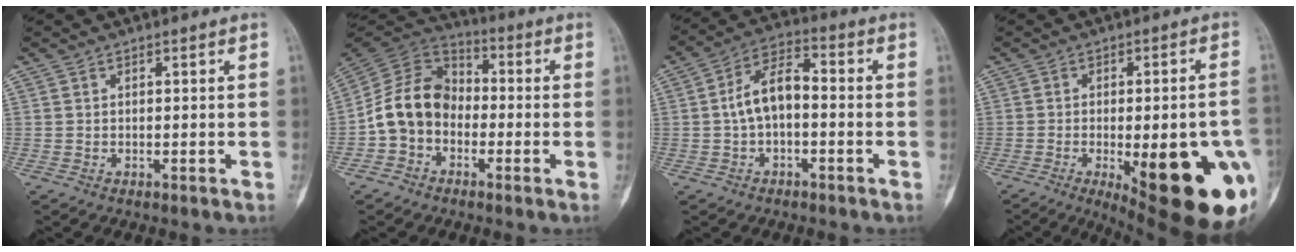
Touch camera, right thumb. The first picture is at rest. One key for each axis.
{"total": 12.4, "fx": -2.7, "fy": 9.9, "fz": 7.0, "tx": -0.112, "ty": 0.046, "tz": -0.064}
{"total": 8.7, "fx": -0.8, "fy": 5.0, "fz": 7.0, "tx": -0.120, "ty": 0.035, "tz": -0.026}
{"total": 25.4, "fx": -7.7, "fy": 8.3, "fz": 22.7, "tx": -0.232, "ty": 0.000, "tz": -0.077}